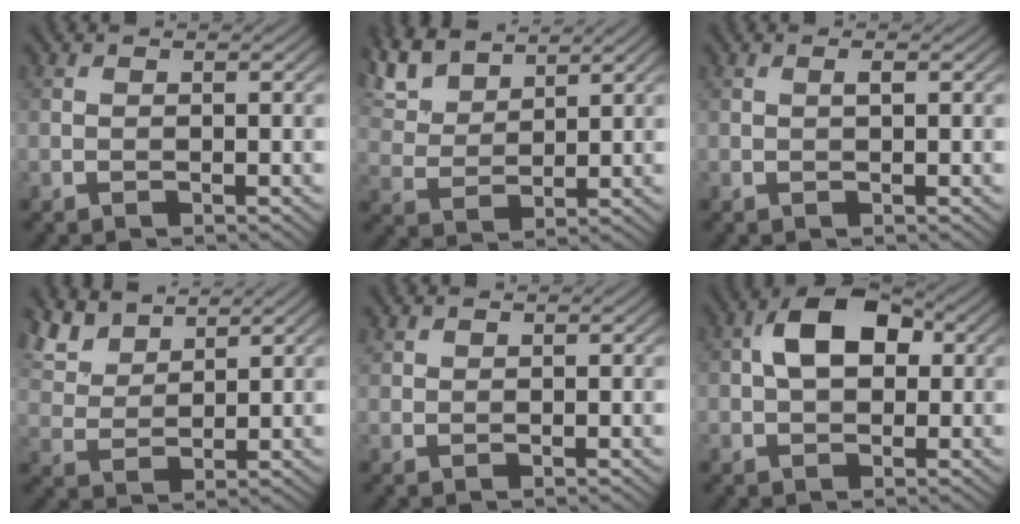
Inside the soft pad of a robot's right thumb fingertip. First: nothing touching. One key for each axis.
{"total": 8.4, "fx": 6.4, "fy": 3.4, "fz": 4.2, "tx": -0.121, "ty": 0.018, "tz": 0.131}
{"total": 0.6, "fx": 0.2, "fy": 0.1, "fz": 0.6, "tx": -0.012, "ty": 0.003, "tz": 0.003}
{"total": 6.8, "fx": 5.5, "fy": 2.7, "fz": 3.0, "tx": -0.083, "ty": 0.012, "tz": 0.114}
{"total": 1.2, "fx": 1.0, "fy": 0.6, "fz": 0.3, "tx": -0.009, "ty": 0.002, "tz": 0.026}
{"total": 7.0, "fx": 1.3, "fy": 4.4, "fz": 5.3, "tx": -0.092, "ty": 0.014, "tz": 0.013}